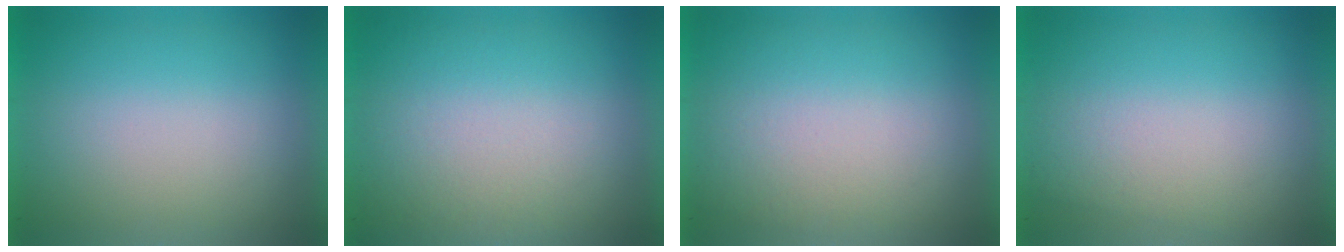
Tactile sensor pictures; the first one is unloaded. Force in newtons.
{"total": 2.6}
{"total": 1.4}
{"total": 1.1}